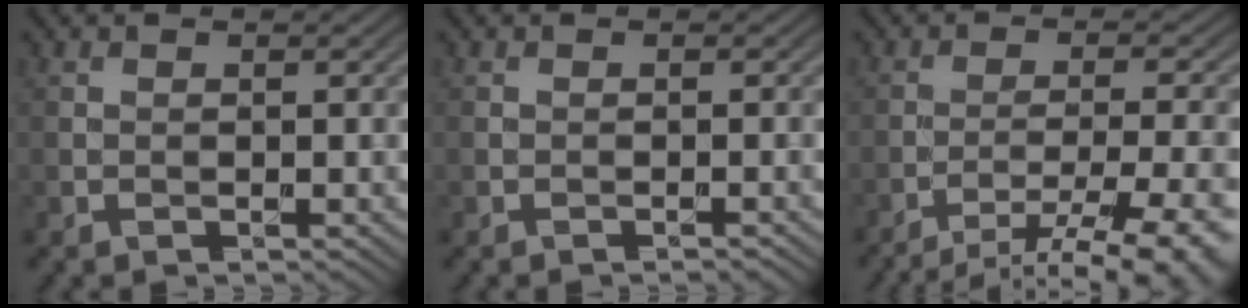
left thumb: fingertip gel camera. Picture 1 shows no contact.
{"total": 0.6, "force": [-0.5, -0.1, 0.3], "torque": [-0.003, 0.002, -0.011]}
{"total": 12.9, "force": [-9.6, 2.9, 8.0], "torque": [-0.123, -0.007, -0.123]}